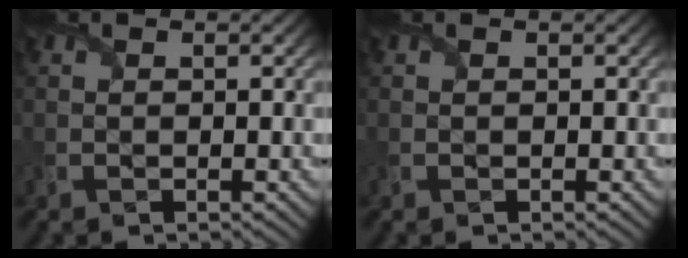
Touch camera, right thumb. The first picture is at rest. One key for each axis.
{"total": 0.0}